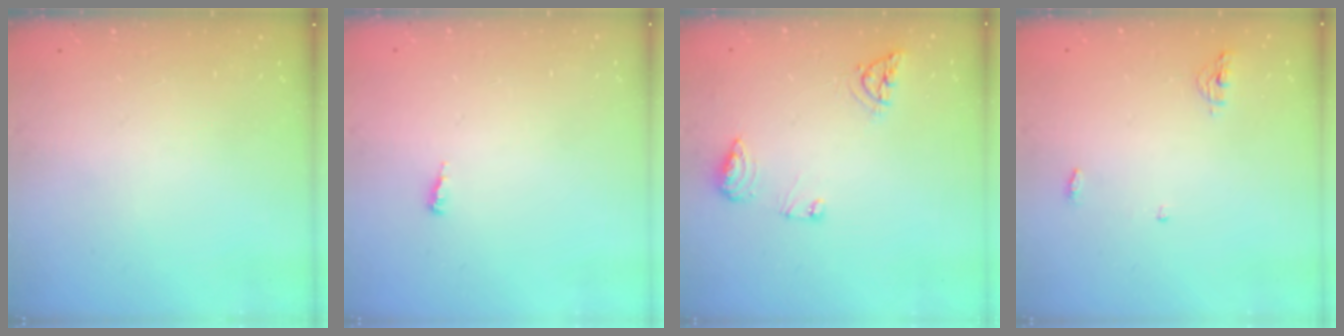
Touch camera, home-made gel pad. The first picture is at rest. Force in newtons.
{"total": 3.1, "press": 3.1, "slide": 0.3}
{"total": 8.6, "press": 8.6, "slide": 0.9}
{"total": 7.2, "press": 4.7, "slide": 5.5}